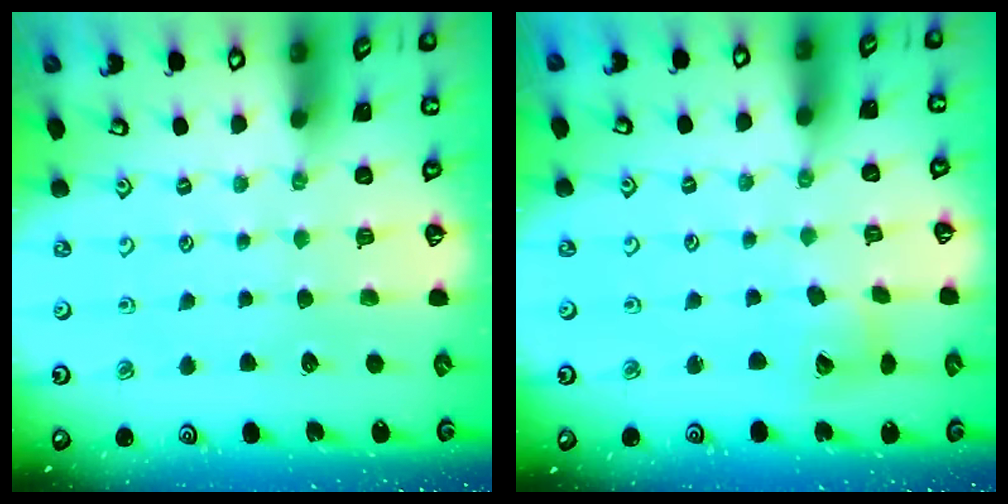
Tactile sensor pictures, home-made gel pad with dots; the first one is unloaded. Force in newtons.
{"total": 7.1, "press": 7.0, "slide": 0.9}